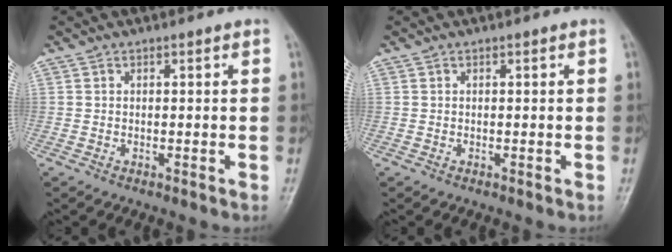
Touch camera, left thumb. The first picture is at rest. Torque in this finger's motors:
{"motor_torque": [-0.36, 0.00, -0.03, 0.12, -0.05]}